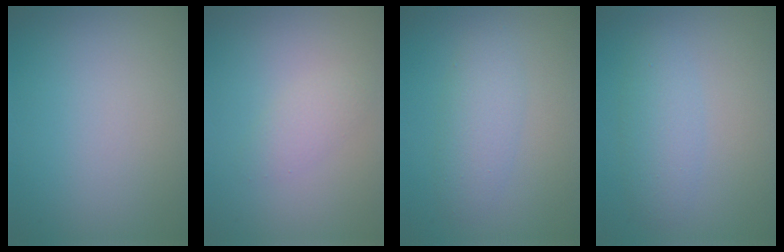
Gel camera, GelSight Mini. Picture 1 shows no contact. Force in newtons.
{"total": 1.6, "press": 1.6, "slide": 0.1}
{"total": 2.7, "press": 2.7, "slide": 0.1}
{"total": 2.7, "press": 2.7, "slide": 0.0}